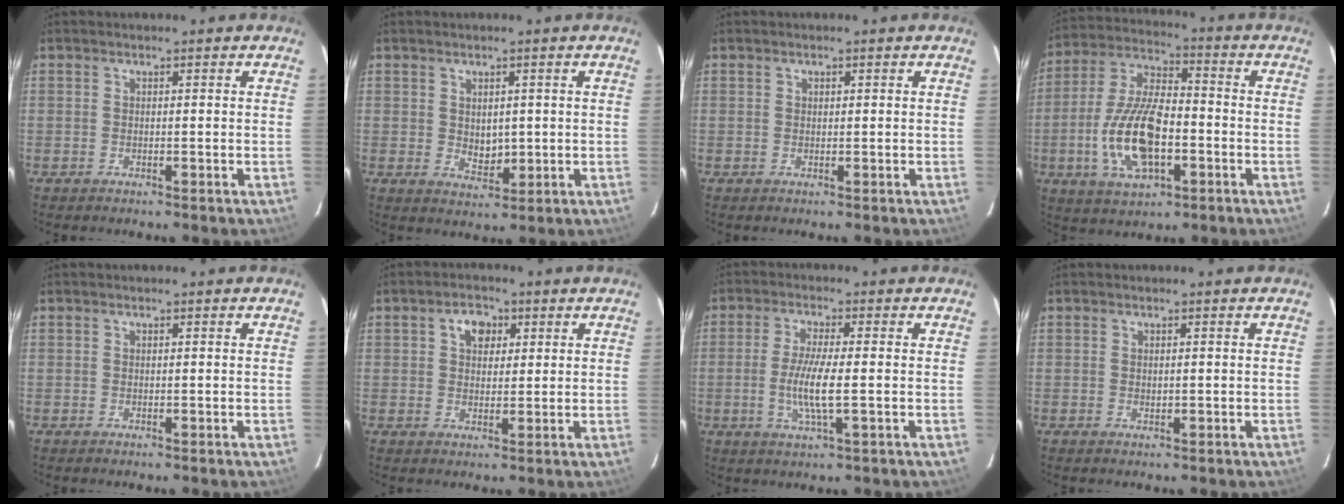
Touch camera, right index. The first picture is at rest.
{"total": 3.6, "force": [0.6, 2.7, 2.3], "torque": [-0.035, -0.002, 0.016]}
{"total": 0.5, "force": [0.3, 0.4, 0.2], "torque": [-0.004, 0.003, 0.005]}
{"total": 15.9, "force": [-4.3, 6.9, 13.6], "torque": [-0.287, 0.001, -0.077]}
{"total": 0.0}
{"total": 4.6, "force": [1.8, 3.4, 2.6], "torque": [-0.035, 0.015, 0.031]}
{"total": 7.1, "force": [-1.1, 0.7, 7.0], "torque": [-0.137, -0.008, -0.022]}
{"total": 0.6, "force": [0.2, 0.4, 0.4], "torque": [-0.006, 0.002, 0.006]}